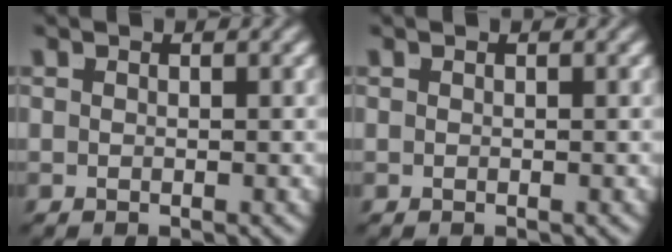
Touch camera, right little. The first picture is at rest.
{"total": 0.0}